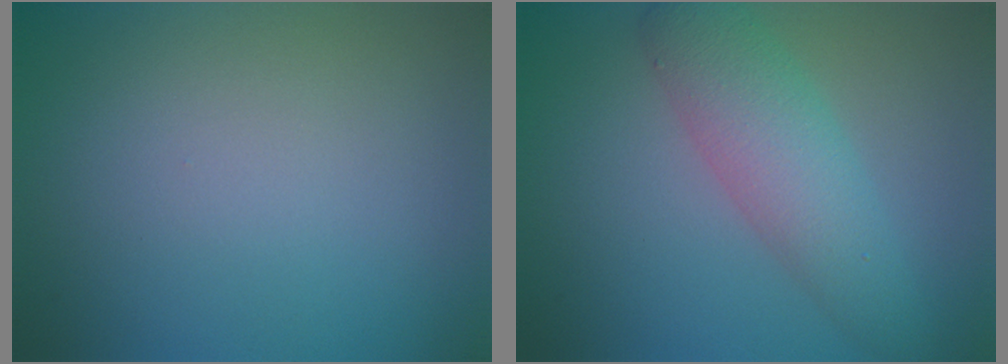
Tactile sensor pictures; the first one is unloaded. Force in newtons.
{"total": 4.9, "press": 4.9, "slide": 0.1}